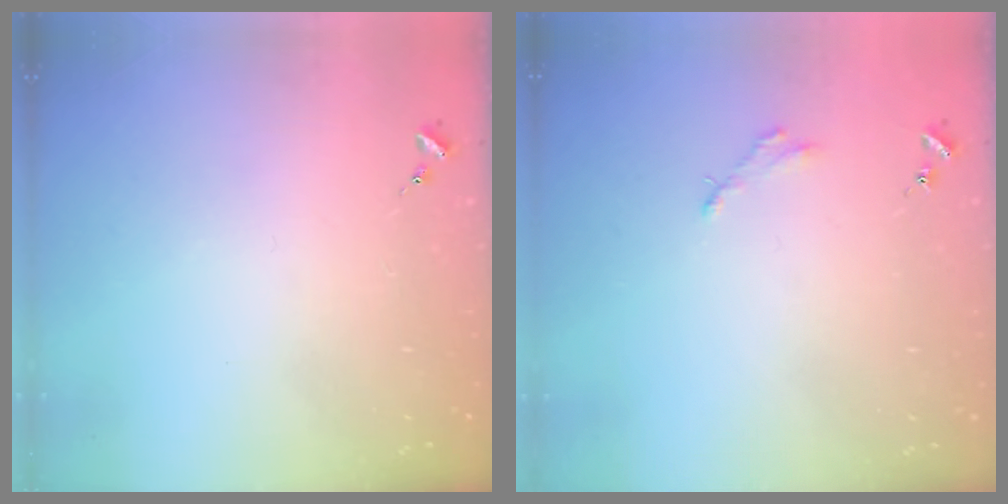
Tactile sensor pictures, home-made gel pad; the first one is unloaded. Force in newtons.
{"total": 2.5, "press": 2.5, "slide": 0.2}